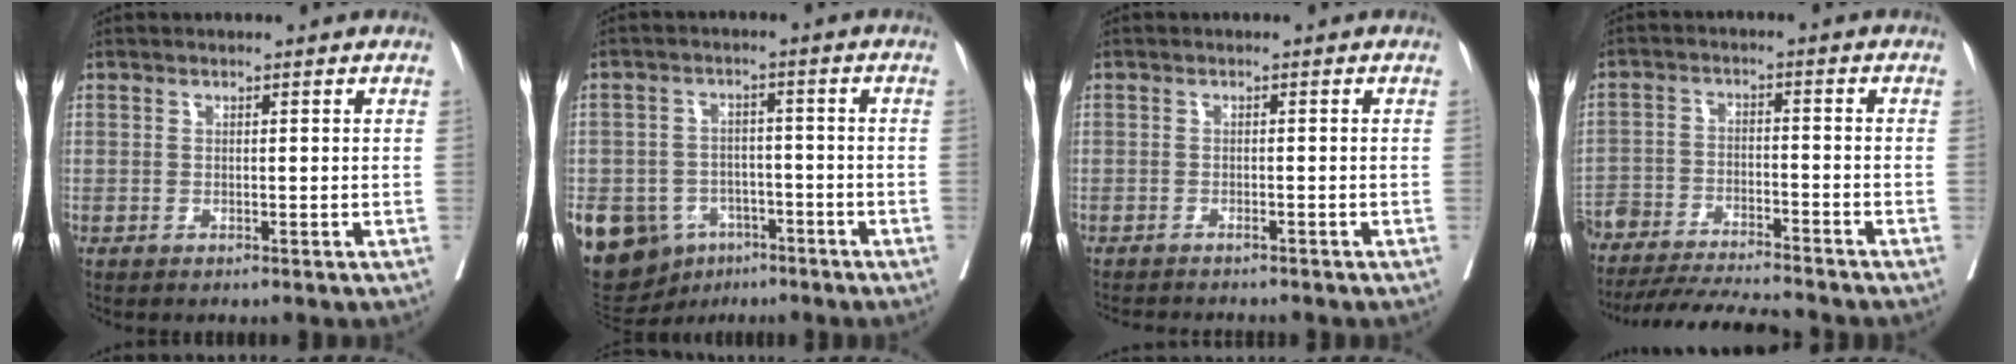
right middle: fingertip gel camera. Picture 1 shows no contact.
{"total": 16.3, "force": [-7.7, 12.7, 6.7], "torque": [-0.165, 0.013, -0.109]}
{"total": 5.1, "force": [-4.8, 0.8, 1.8], "torque": [-0.022, -0.005, -0.068]}
{"total": 16.9, "force": [-15.5, 1.3, 6.5], "torque": [-0.119, -0.023, -0.243]}